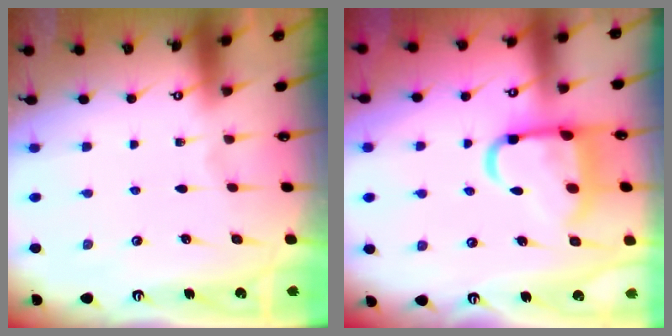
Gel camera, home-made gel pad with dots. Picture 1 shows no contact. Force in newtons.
{"total": 13.2, "press": 13.1, "slide": 1.5}